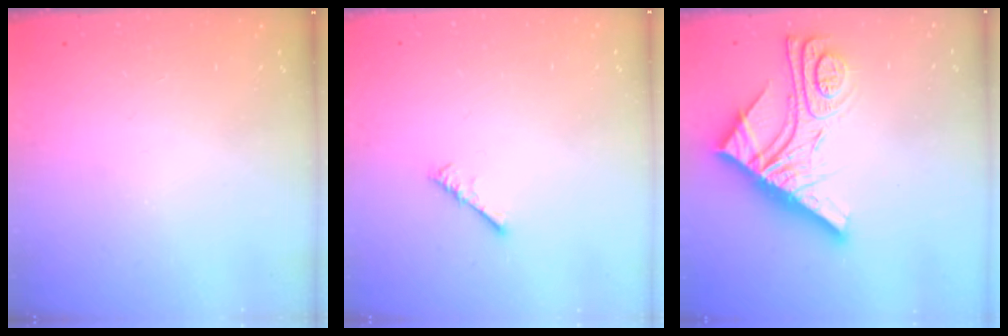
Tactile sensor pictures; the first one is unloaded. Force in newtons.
{"total": 0.8, "press": 0.8, "slide": 0.3}
{"total": 21.9, "press": 21.8, "slide": 2.1}